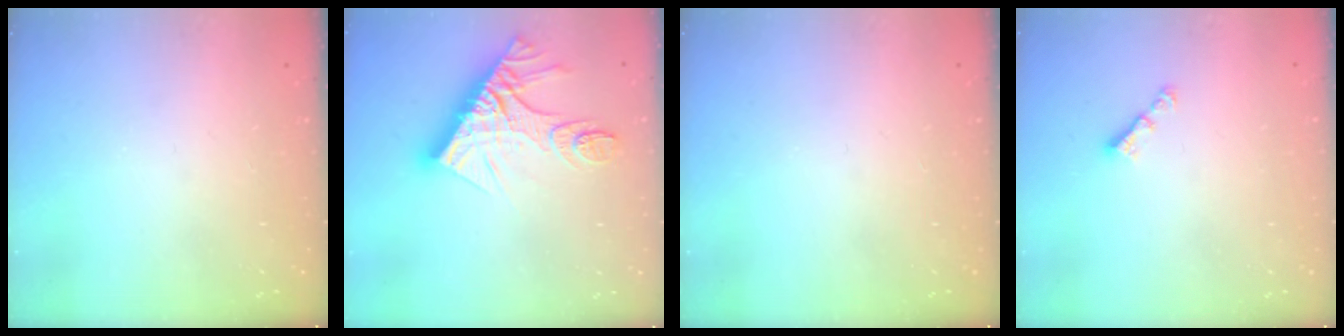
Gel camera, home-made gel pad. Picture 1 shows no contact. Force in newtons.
{"total": 16.4, "press": 16.3, "slide": 1.5}
{"total": 0.0}
{"total": 3.3, "press": 3.3, "slide": 0.4}